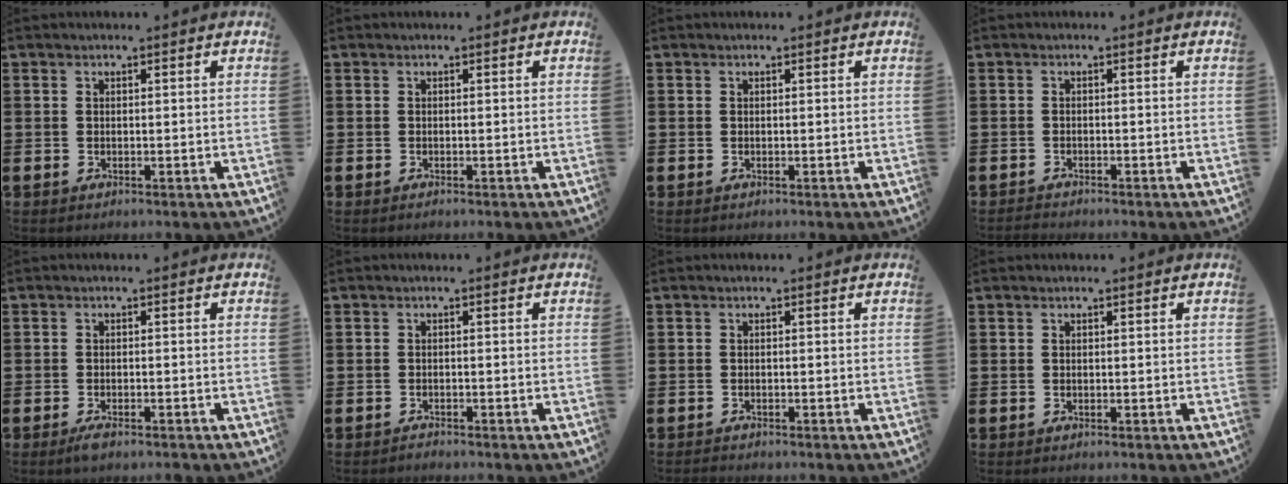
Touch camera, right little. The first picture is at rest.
{"total": 0.0}
{"total": 0.0}
{"total": 0.8, "force": [-0.8, 0.1, 0.0], "torque": [-0.003, -0.002, -0.016]}
{"total": 1.6, "force": [-0.9, 0.5, 1.3], "torque": [-0.015, -0.002, -0.020]}
{"total": 0.7, "force": [-0.7, 0.1, 0.0], "torque": [-0.003, -0.002, -0.014]}
{"total": 0.5, "force": [-0.5, 0.1, 0.0], "torque": [-0.002, -0.002, -0.011]}
{"total": 0.0}